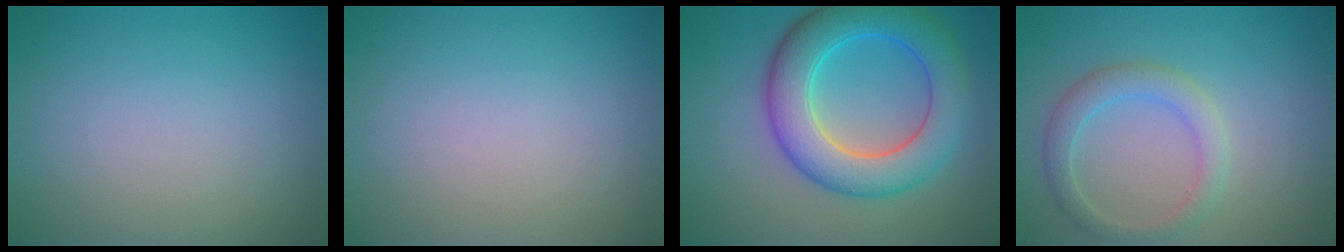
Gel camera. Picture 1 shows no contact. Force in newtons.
{"total": 0.0}
{"total": 8.2, "press": 8.2, "slide": 0.4}
{"total": 2.7, "press": 2.7, "slide": 0.2}